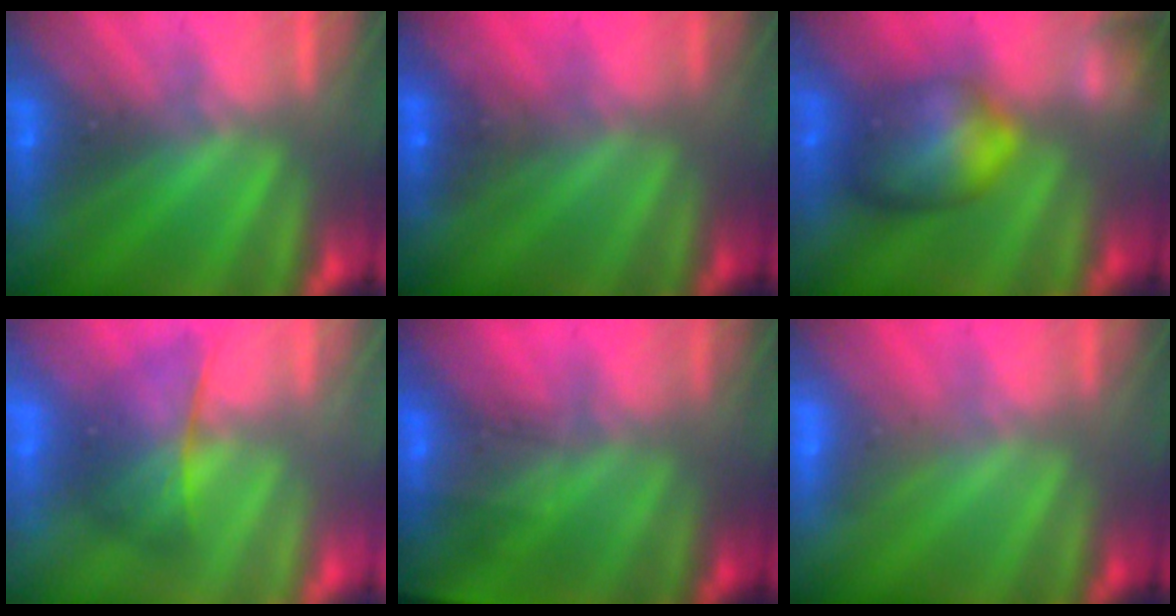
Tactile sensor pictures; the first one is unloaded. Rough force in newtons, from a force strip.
{"total": 1.2}
{"total": 7.9}
{"total": 2.2}
{"total": 4.5}
{"total": 2.9}